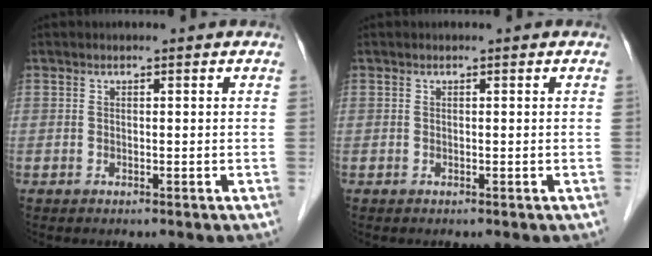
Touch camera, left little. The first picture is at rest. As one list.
[{"total": 0.0}]